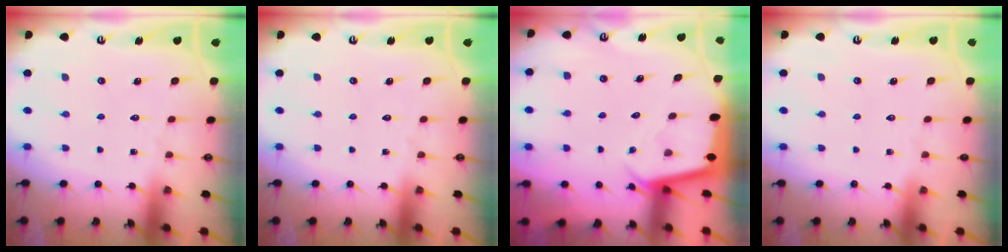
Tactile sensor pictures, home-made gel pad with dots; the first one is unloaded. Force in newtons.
{"total": 0.0}
{"total": 2.3, "press": 2.3, "slide": 0.1}
{"total": 0.0}